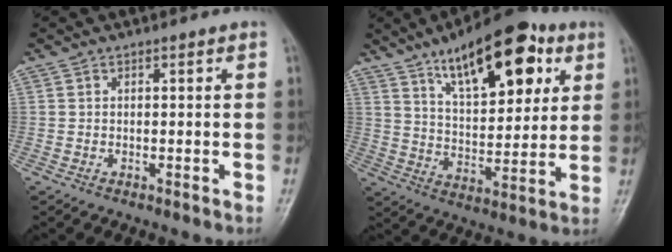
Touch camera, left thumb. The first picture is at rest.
{"total": 19.5, "force": [9.9, 8.3, 14.6], "torque": [-0.176, -0.034, 0.160]}